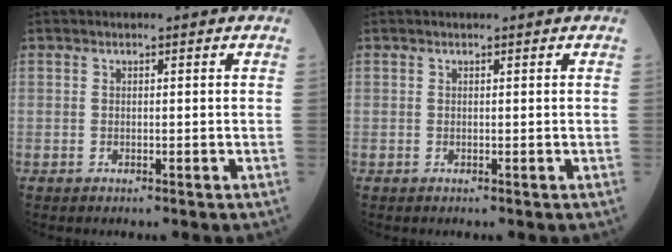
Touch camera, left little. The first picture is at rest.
{"total": 0.6, "force": [0.5, 0.1, 0.3], "torque": [-0.009, 0.002, 0.007]}